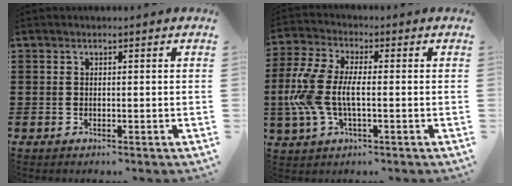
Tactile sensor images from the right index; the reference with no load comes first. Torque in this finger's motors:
{"motor_torque": [1.68, -0.46, 0.53, 0.21]}